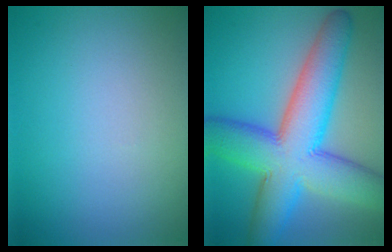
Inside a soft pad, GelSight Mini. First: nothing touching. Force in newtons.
{"total": 11.7, "press": 11.7, "slide": 0.4}